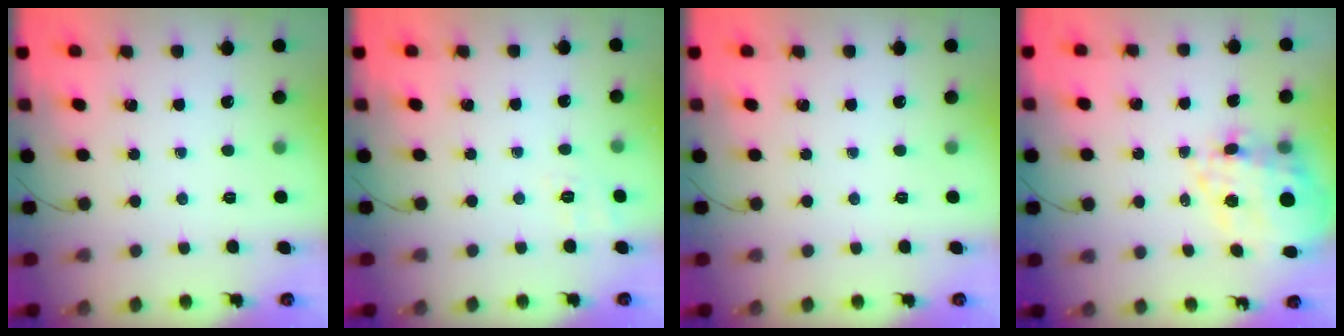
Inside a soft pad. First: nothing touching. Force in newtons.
{"total": 2.5, "press": 1.1, "slide": 2.2}
{"total": 0.0}
{"total": 16.1, "press": 15.6, "slide": 3.8}